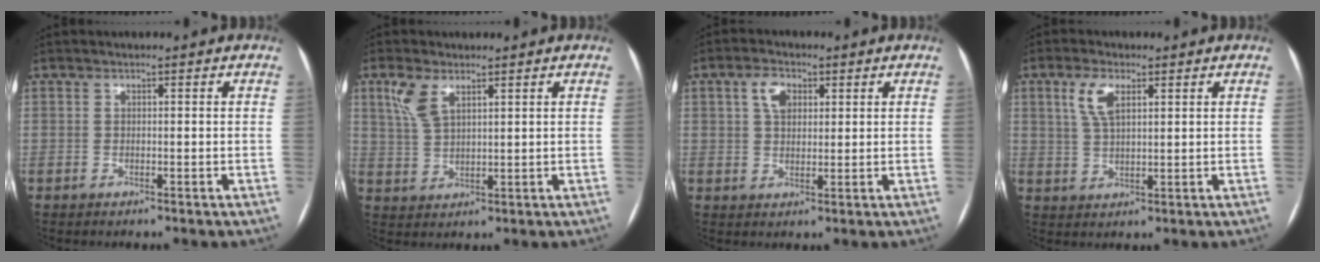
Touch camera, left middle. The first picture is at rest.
{"total": 4.9, "force": [2.8, 2.0, 3.5], "torque": [-0.087, 0.013, 0.065]}
{"total": 4.3, "force": [1.7, 2.7, 2.8], "torque": [-0.056, 0.015, 0.032]}
{"total": 4.9, "force": [2.2, 1.8, 4.0], "torque": [-0.087, 0.009, 0.047]}